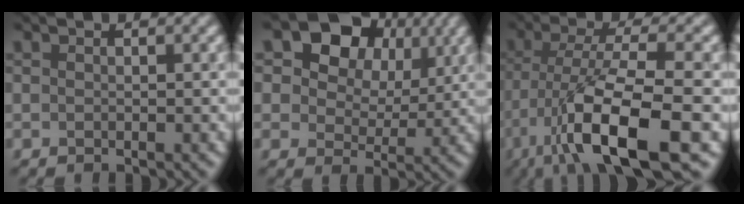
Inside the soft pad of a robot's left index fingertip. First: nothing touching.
{"total": 14.0, "force": [7.3, 9.7, 6.9], "torque": [-0.138, 0.032, 0.128]}
{"total": 10.7, "force": [-4.9, 2.7, 9.1], "torque": [-0.164, -0.005, -0.089]}